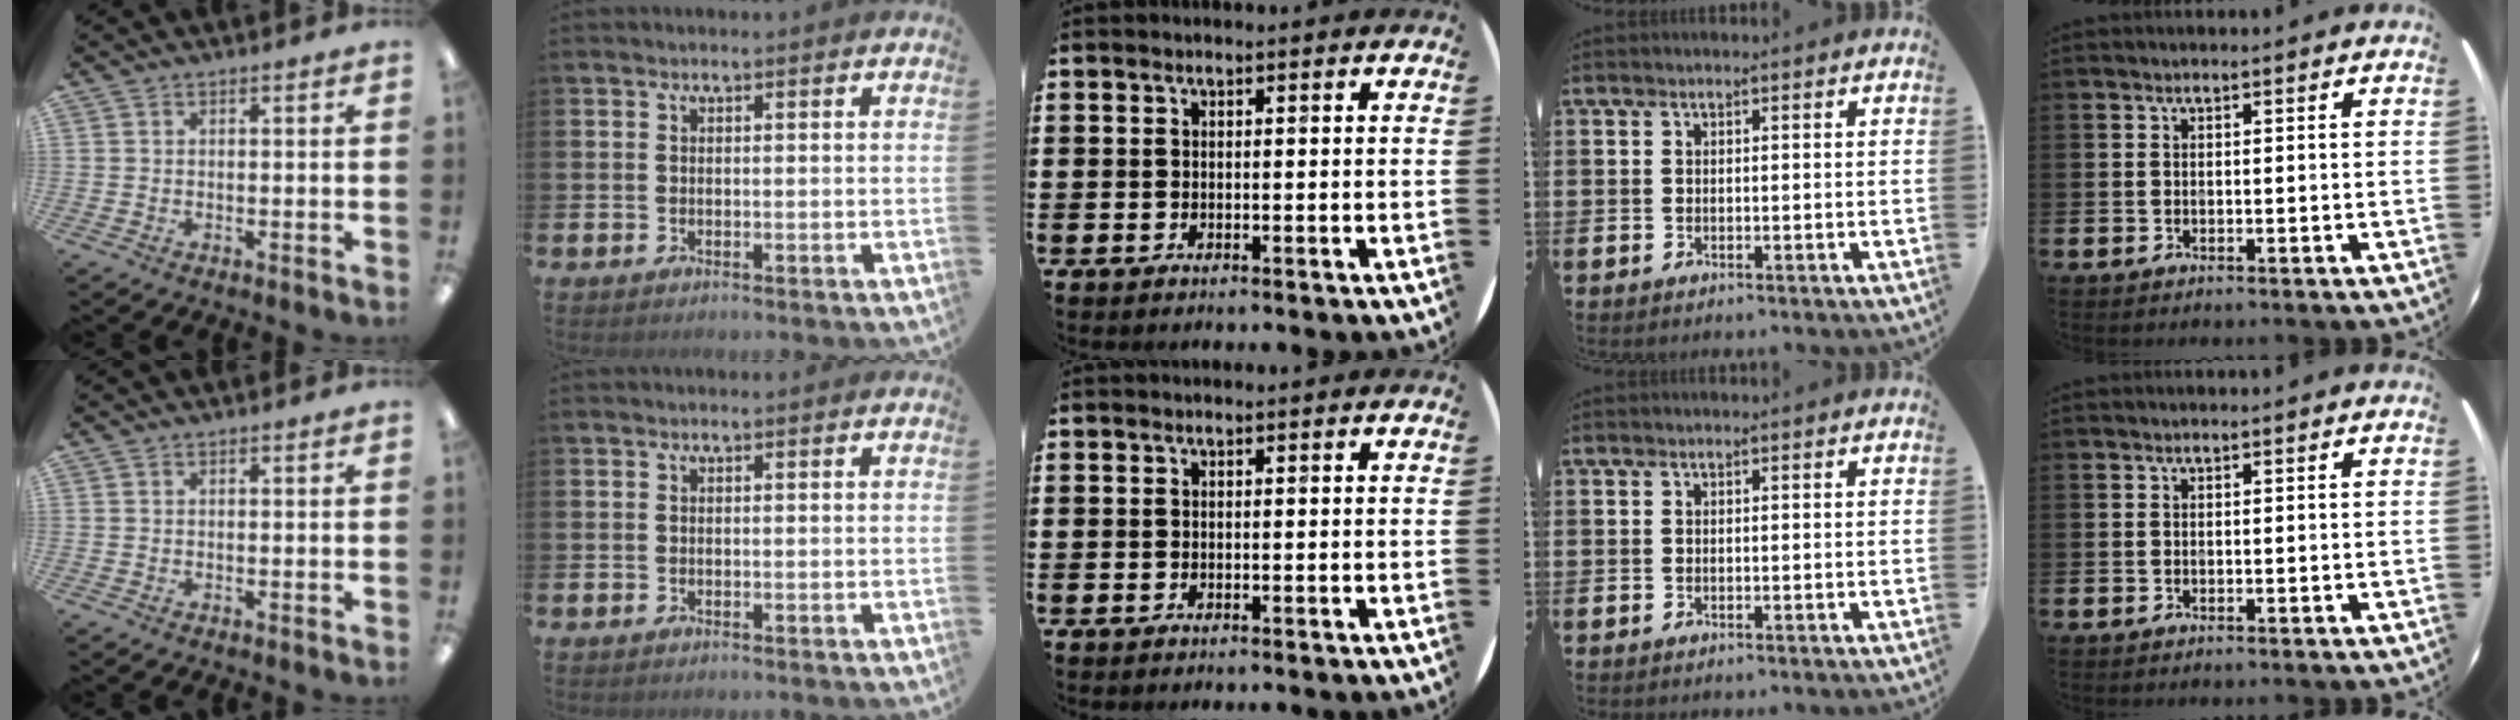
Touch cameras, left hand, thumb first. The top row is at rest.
{}